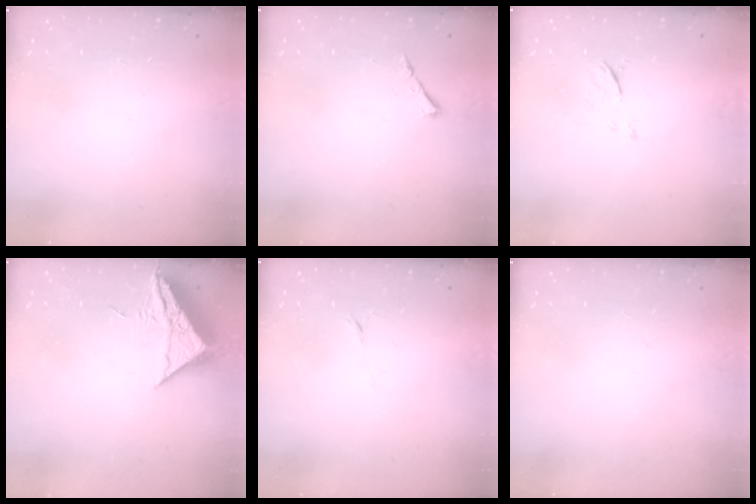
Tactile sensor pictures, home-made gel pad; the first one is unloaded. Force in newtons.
{"total": 3.7, "press": 3.6, "slide": 0.5}
{"total": 6.0, "press": 5.9, "slide": 0.6}
{"total": 10.0, "press": 9.9, "slide": 0.8}
{"total": 3.9, "press": 3.8, "slide": 0.9}
{"total": 0.0}